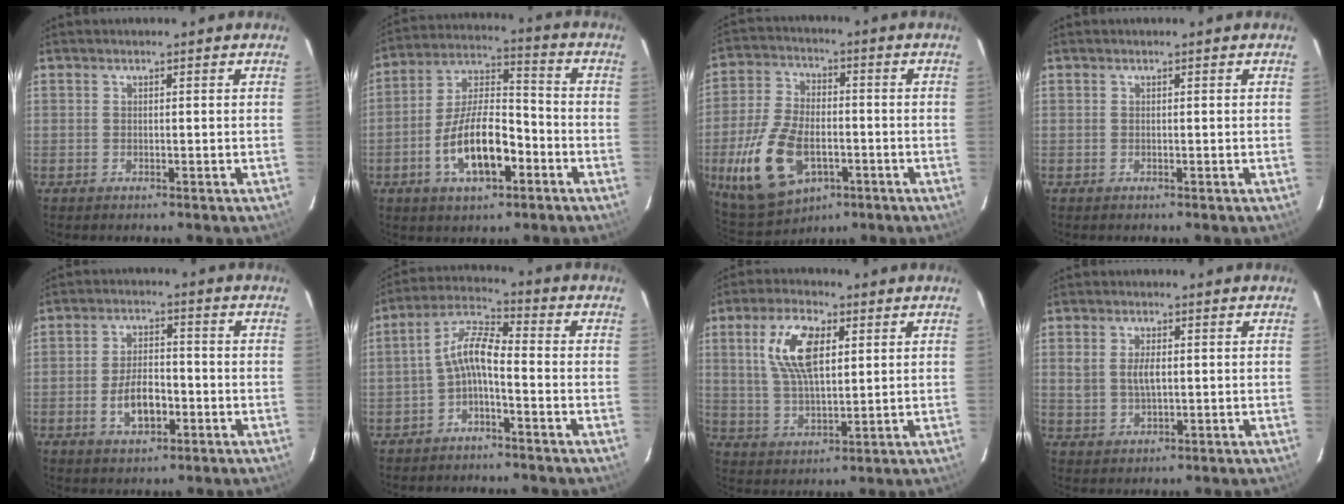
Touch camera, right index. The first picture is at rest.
{"total": 13.6, "force": [-5.5, 5.5, 11.2], "torque": [-0.219, 0.012, -0.091]}
{"total": 16.4, "force": [-5.4, 9.6, 12.2], "torque": [-0.274, -0.011, -0.086]}
{"total": 0.0}
{"total": 7.0, "force": [-2.4, 3.5, 5.6], "torque": [-0.109, 0.008, -0.034]}
{"total": 6.4, "force": [-2.5, 1.8, 5.6], "torque": [-0.130, 0.021, -0.050]}
{"total": 11.0, "force": [3.6, 4.9, 9.2], "torque": [-0.183, 0.012, 0.071]}
{"total": 4.5, "force": [0.7, 2.5, 3.7], "torque": [-0.071, 0.005, 0.017]}